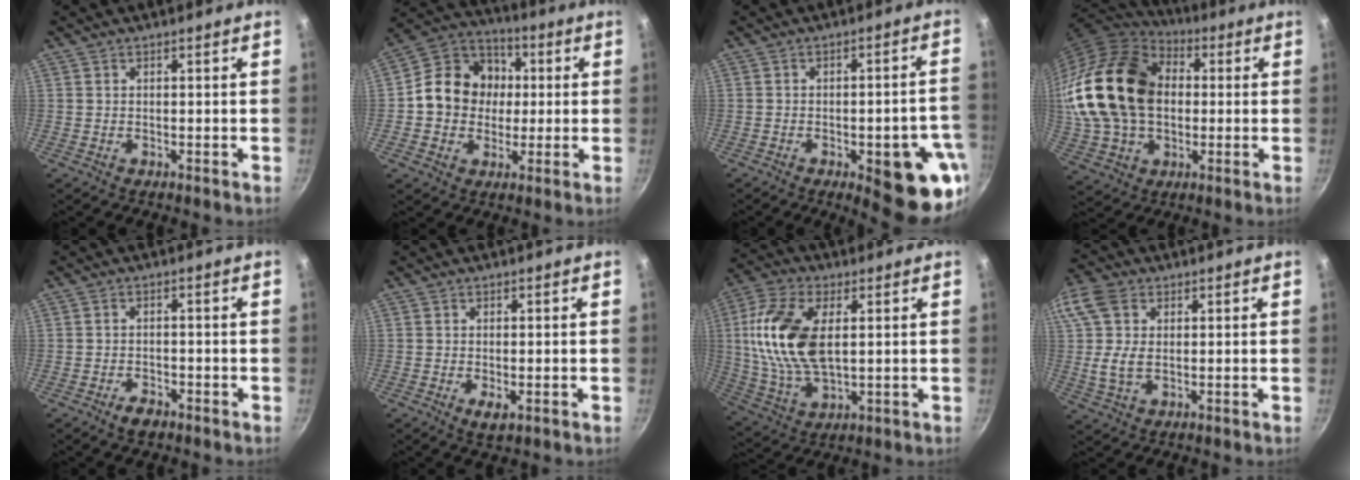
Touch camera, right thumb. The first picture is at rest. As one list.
[{"total": 14.3, "force": [0.5, 12.5, 7.0], "torque": [-0.081, 0.024, -0.008]}, {"total": 15.5, "force": [-5.8, 5.2, 13.4], "torque": [-0.116, 0.022, -0.069]}, {"total": 24.9, "force": [2.4, 17.8, 17.3], "torque": [-0.325, 0.030, 0.048]}, {"total": 3.0, "force": [-2.0, 1.5, 1.6], "torque": [-0.026, 0.017, -0.033]}, {"total": 2.9, "force": [-0.8, 1.2, 2.5], "torque": [-0.047, -0.010, -0.010]}, {"total": 17.2, "force": [3.0, 9.3, 14.2], "torque": [-0.276, -0.001, 0.057]}, {"total": 10.2, "force": [2.0, 6.9, 7.3], "torque": [-0.144, 0.004, 0.030]}]